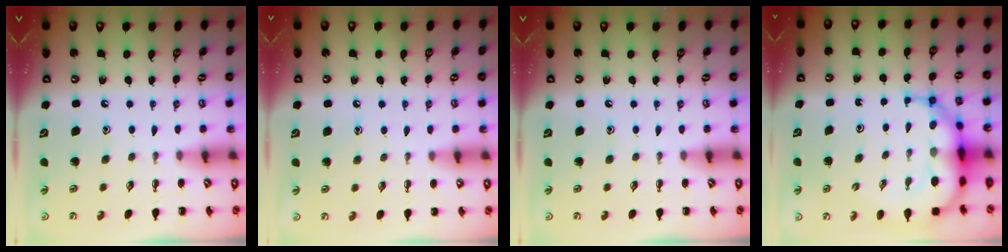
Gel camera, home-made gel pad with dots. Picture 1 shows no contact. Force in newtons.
{"total": 5.3, "press": 5.0, "slide": 1.7}
{"total": 0.0}
{"total": 11.1, "press": 10.7, "slide": 3.1}